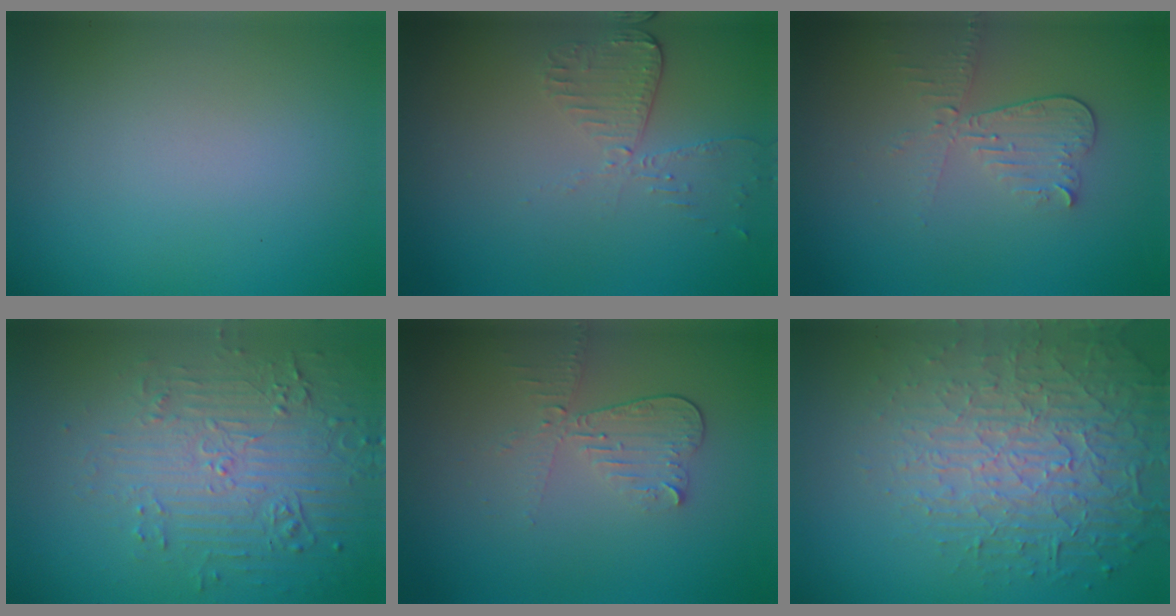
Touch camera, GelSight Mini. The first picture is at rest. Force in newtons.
{"total": 2.5, "press": 2.3, "slide": 1.2}
{"total": 3.1, "press": 2.7, "slide": 1.5}
{"total": 5.2, "press": 3.7, "slide": 3.7}
{"total": 3.0, "press": 2.6, "slide": 1.4}
{"total": 6.5, "press": 5.1, "slide": 4.1}